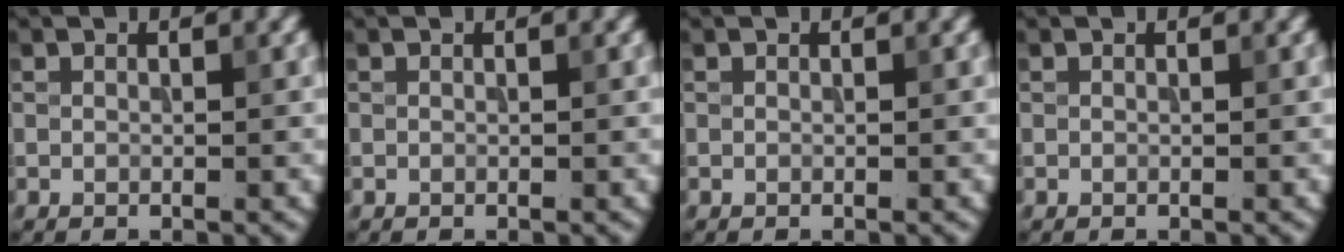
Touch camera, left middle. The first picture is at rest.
{"total": 0.0}
{"total": 0.0}
{"total": 0.0}